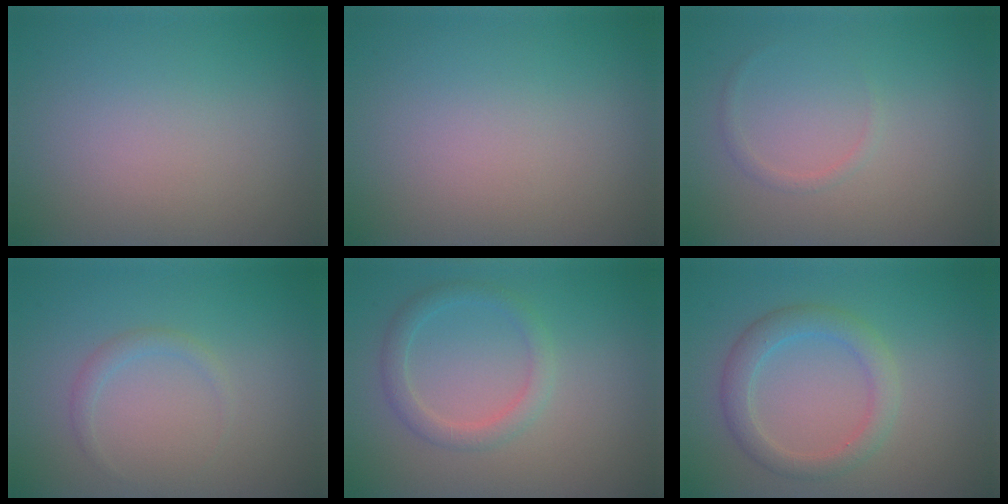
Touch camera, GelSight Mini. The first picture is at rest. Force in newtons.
{"total": 0.0}
{"total": 0.7, "press": 0.7, "slide": 0.0}
{"total": 1.0, "press": 1.0, "slide": 0.1}
{"total": 2.2, "press": 2.1, "slide": 0.2}
{"total": 3.0, "press": 2.9, "slide": 0.3}